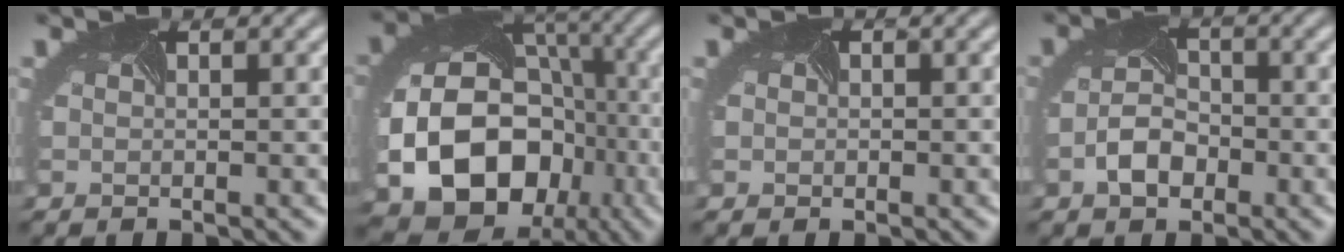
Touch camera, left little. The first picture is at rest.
{"total": 18.3, "force": [-5.4, 14.9, 9.2], "torque": [-0.173, -0.049, -0.080]}
{"total": 1.0, "force": [-0.2, 0.9, 0.2], "torque": [0.001, -0.003, -0.001]}
{"total": 3.2, "force": [-1.6, 2.1, 1.8], "torque": [-0.041, -0.003, -0.030]}